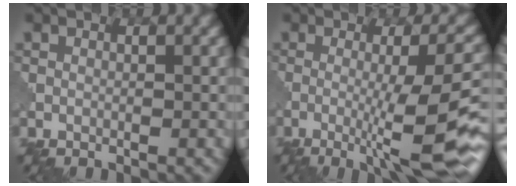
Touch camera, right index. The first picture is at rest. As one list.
[{"total": 10.0, "force": [-2.3, 1.8, 9.6], "torque": [-0.136, 0.002, -0.040]}]